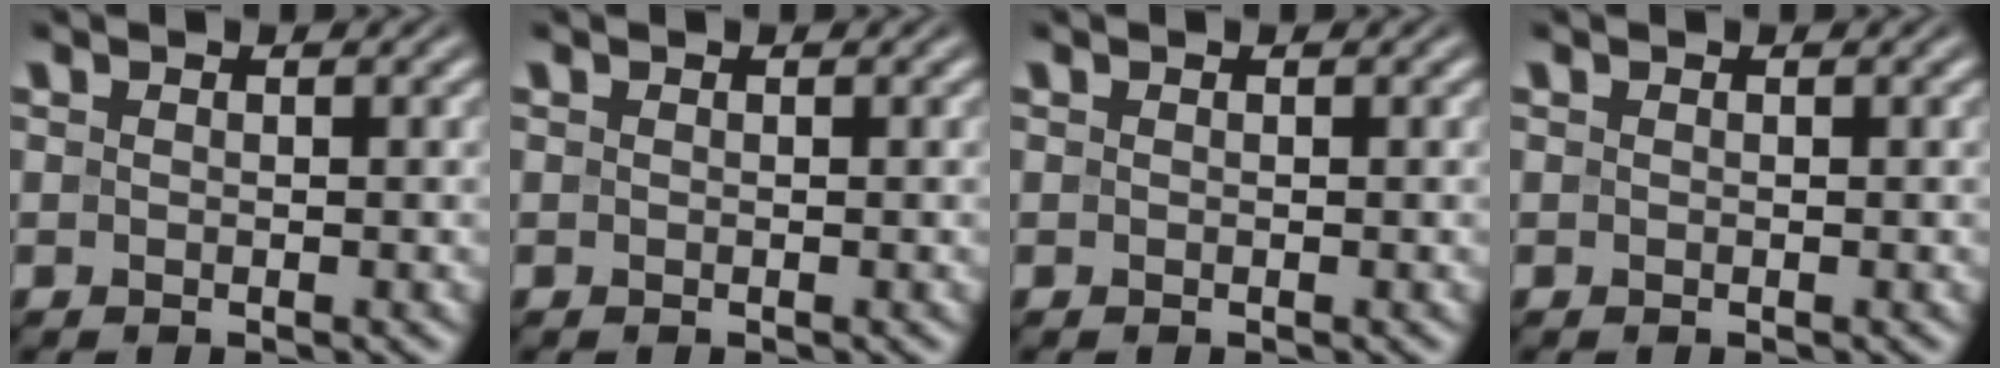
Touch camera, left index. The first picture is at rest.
{"total": 0.0}
{"total": 0.0}
{"total": 0.0}